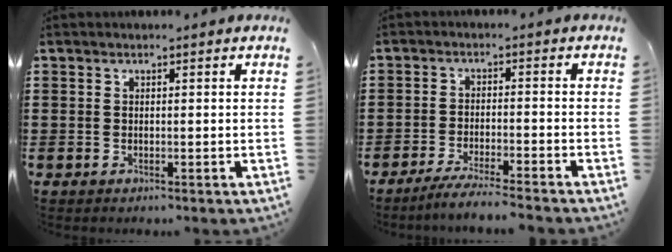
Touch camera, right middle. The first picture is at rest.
{"total": 3.9, "force": [-3.6, -0.2, 1.4], "torque": [-0.031, -0.005, -0.073]}